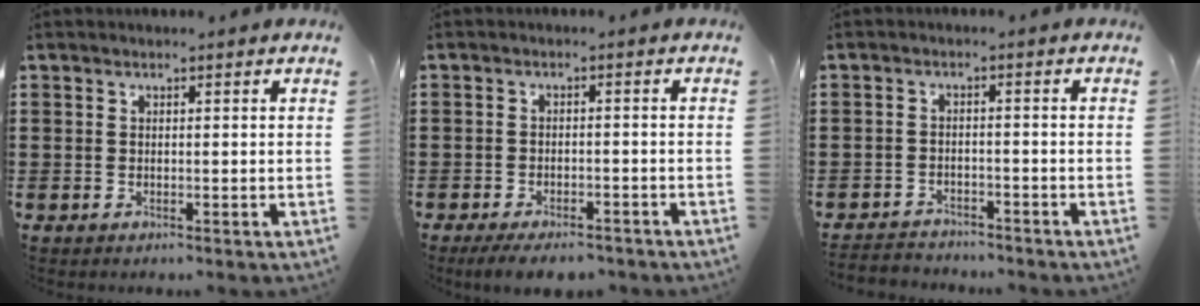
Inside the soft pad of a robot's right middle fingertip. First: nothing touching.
{"total": 3.2, "force": [-3.0, 0.6, 0.8], "torque": [-0.022, 0.000, -0.063]}
{"total": 2.5, "force": [-2.4, 0.5, -0.1], "torque": [-0.007, -0.002, -0.053]}